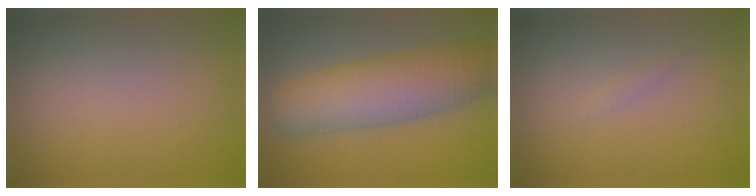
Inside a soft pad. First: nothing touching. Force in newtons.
{"total": 9.0, "press": 9.0, "slide": 0.6}
{"total": 0.5, "press": 0.5, "slide": 0.0}